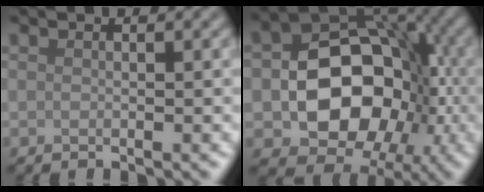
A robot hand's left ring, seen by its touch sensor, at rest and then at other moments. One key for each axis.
{"total": 12.6, "fx": -2.4, "fy": 9.2, "fz": 8.2, "tx": -0.100, "ty": -0.002, "tz": -0.045}